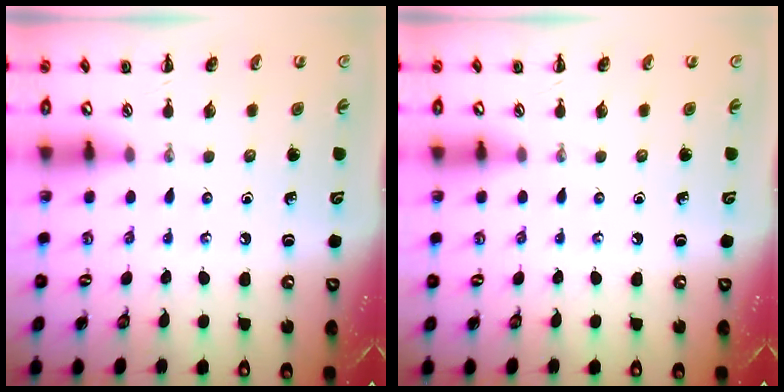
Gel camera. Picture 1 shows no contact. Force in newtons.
{"total": 0.0}